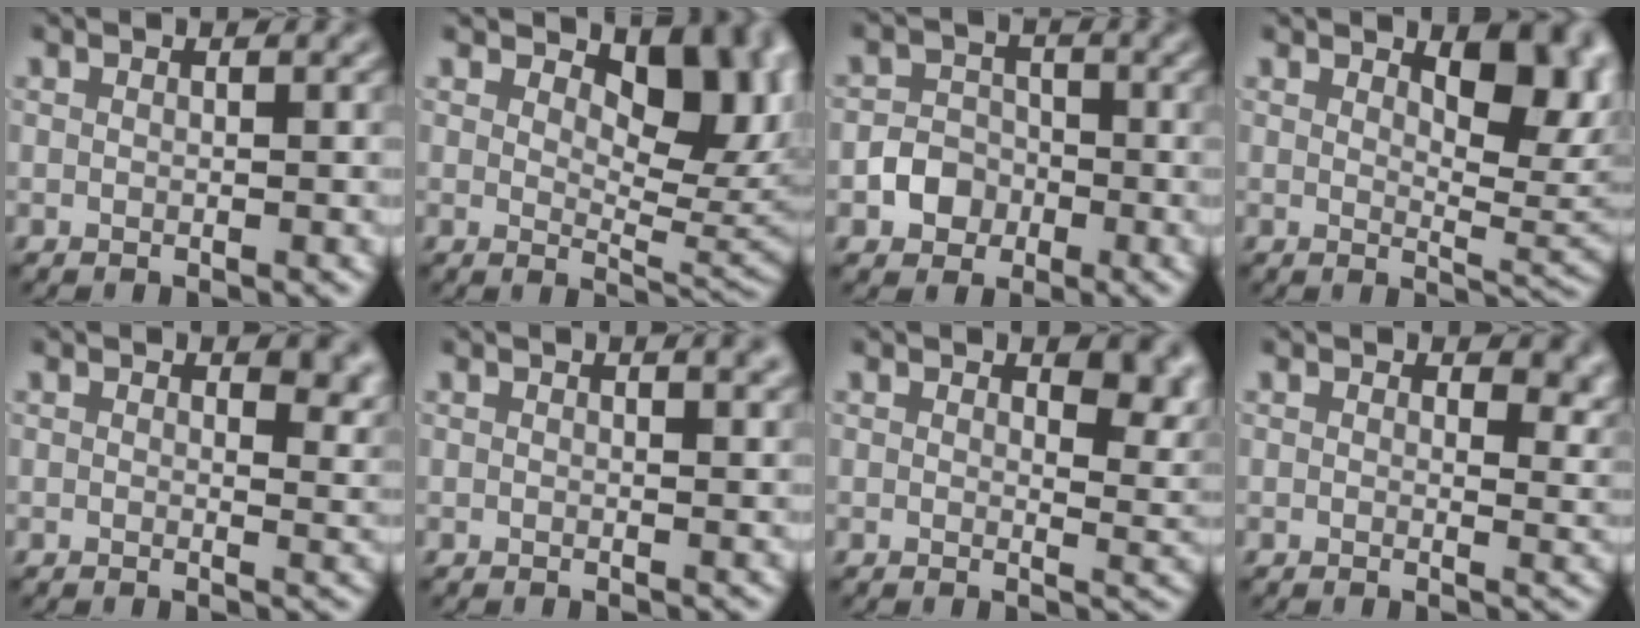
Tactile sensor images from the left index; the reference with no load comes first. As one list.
[{"total": 8.7, "force": [3.4, 4.6, 6.6], "torque": [-0.089, -0.011, 0.058]}, {"total": 2.7, "force": [-1.4, 2.2, 0.6], "torque": [-0.005, 0.005, -0.028]}, {"total": 6.6, "force": [2.5, 2.9, 5.4], "torque": [-0.073, -0.010, 0.041]}, {"total": 3.1, "force": [1.9, 1.4, 2.0], "torque": [-0.028, -0.006, 0.024]}, {"total": 2.5, "force": [1.7, 0.9, 1.5], "torque": [-0.004, 0.006, 0.017]}, {"total": 4.2, "force": [2.2, 2.0, 3.0], "torque": [-0.036, -0.008, 0.029]}, {"total": 3.4, "force": [2.0, 1.8, 2.1], "torque": [-0.026, -0.007, 0.023]}]